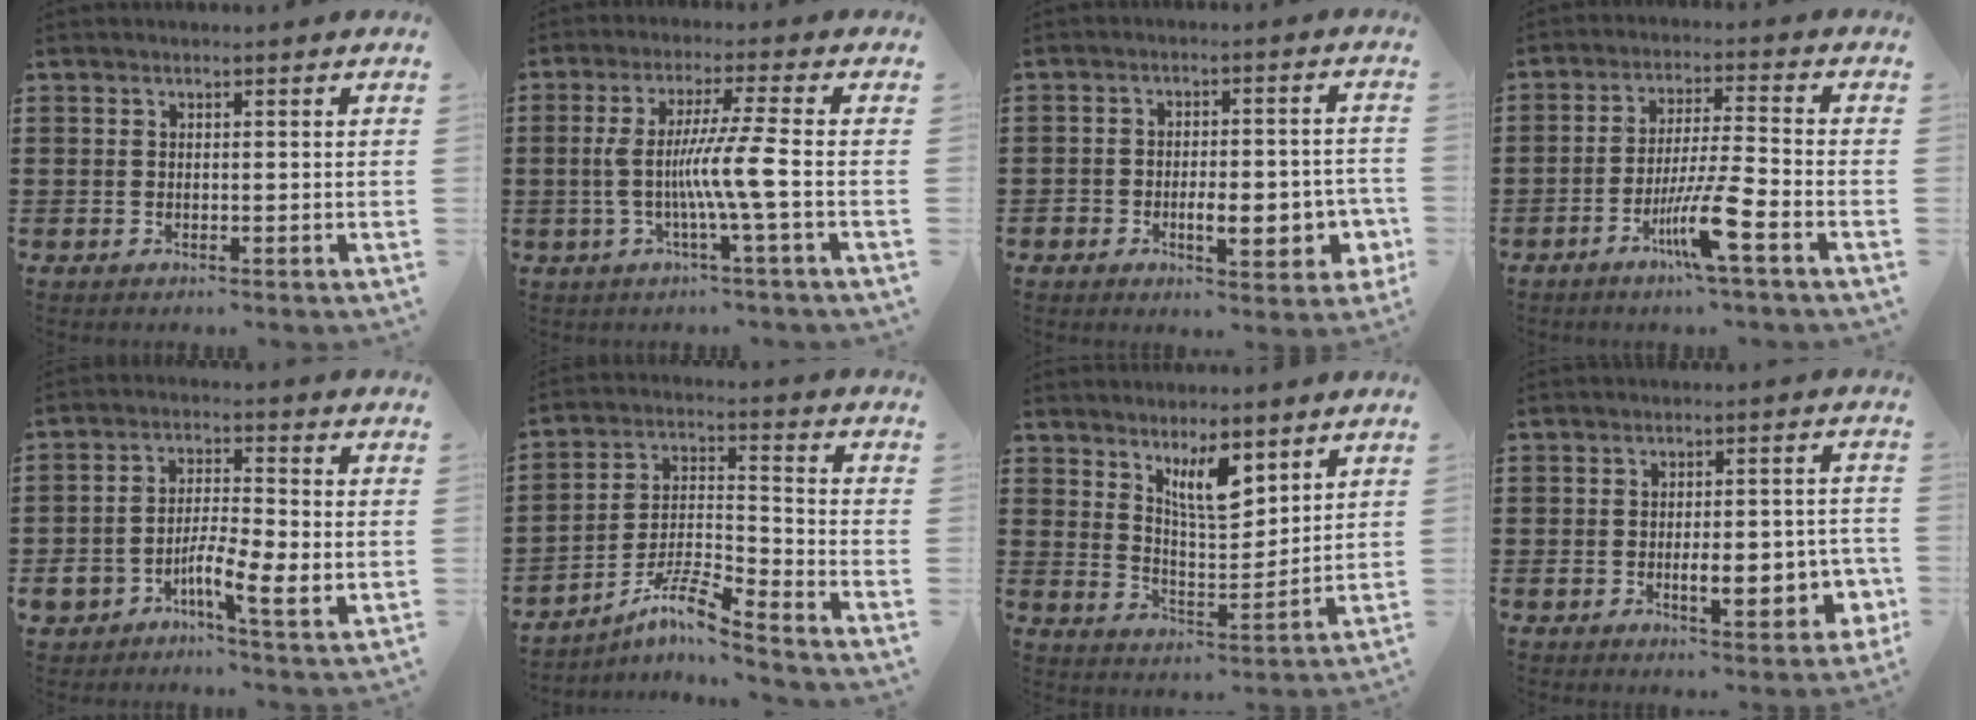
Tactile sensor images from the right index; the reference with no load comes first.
{"total": 8.6, "force": [-1.7, -0.9, 8.4], "torque": [-0.161, -0.014, -0.040]}
{"total": 7.1, "force": [-2.2, 3.4, 5.8], "torque": [-0.080, 0.000, -0.038]}
{"total": 8.9, "force": [-4.5, 0.2, 7.7], "torque": [-0.151, -0.010, -0.085]}
{"total": 7.6, "force": [-2.6, 3.1, 6.4], "torque": [-0.126, -0.005, -0.047]}
{"total": 8.5, "force": [-6.8, 0.9, 4.9], "torque": [-0.104, 0.000, -0.135]}
{"total": 7.8, "force": [5.3, 2.6, 5.1], "torque": [-0.088, -0.022, 0.092]}
{"total": 7.5, "force": [-1.9, 3.4, 6.4], "torque": [-0.083, -0.004, -0.033]}